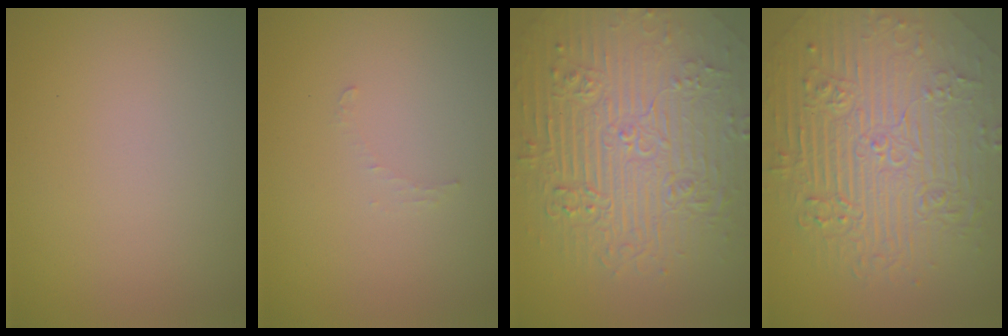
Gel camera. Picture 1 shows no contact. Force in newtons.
{"total": 0.7, "press": 0.7, "slide": 0.1}
{"total": 11.0, "press": 7.3, "slide": 8.2}
{"total": 10.6, "press": 7.0, "slide": 8.0}